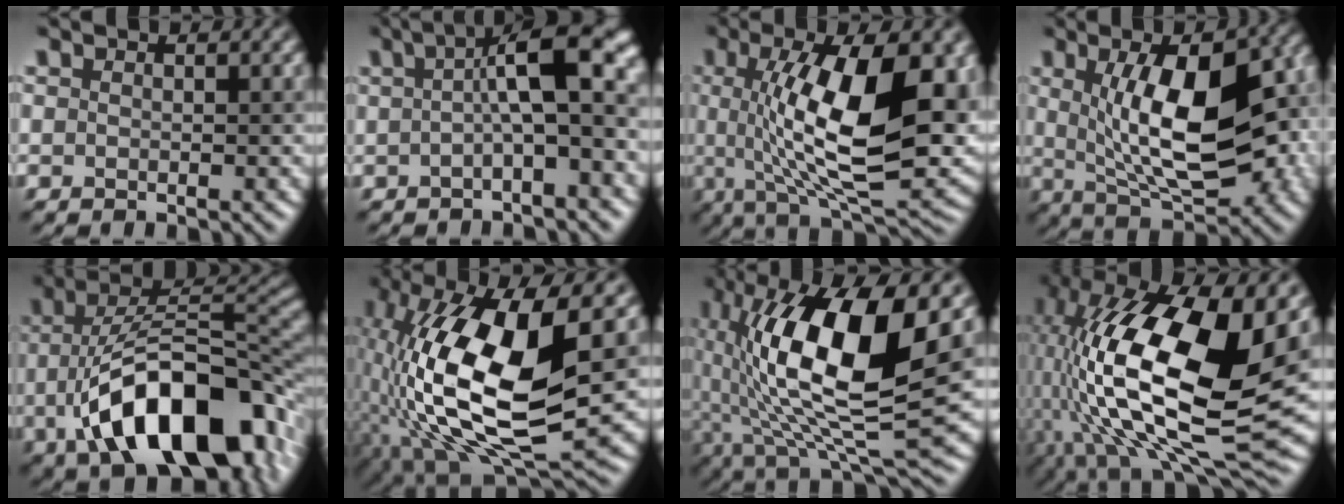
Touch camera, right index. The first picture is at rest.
{"total": 7.5, "force": [0.2, 1.7, 7.2], "torque": [-0.092, 0.029, -0.007]}
{"total": 13.9, "force": [1.5, 4.7, 13.0], "torque": [-0.196, 0.002, 0.027]}
{"total": 12.1, "force": [1.1, 4.9, 11.0], "torque": [-0.157, 0.005, 0.019]}
{"total": 15.2, "force": [-5.6, 7.7, 11.9], "torque": [-0.181, 0.004, -0.091]}
{"total": 15.2, "force": [0.0, 5.7, 14.1], "torque": [-0.270, 0.006, -0.002]}
{"total": 14.8, "force": [2.0, 5.1, 13.8], "torque": [-0.246, 0.006, 0.033]}
{"total": 20.0, "force": [1.7, 9.9, 17.3], "torque": [-0.348, -0.011, 0.040]}